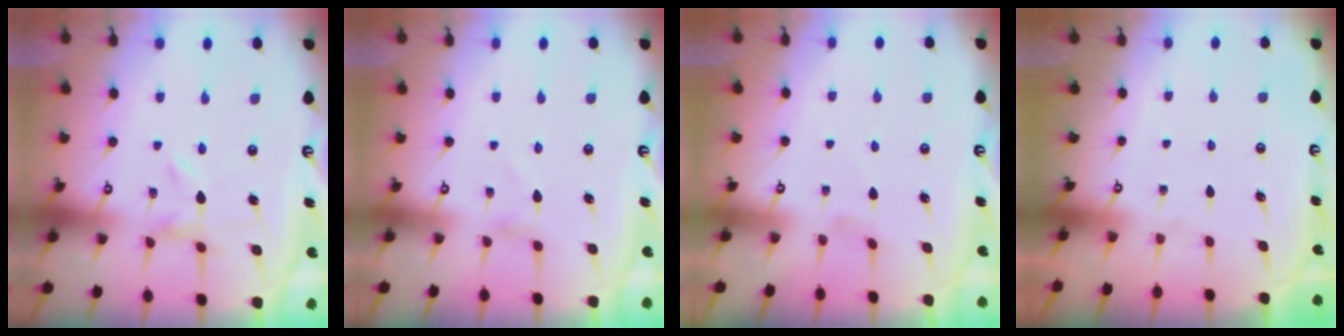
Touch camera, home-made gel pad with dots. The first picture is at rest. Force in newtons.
{"total": 1.2, "press": 1.2, "slide": 0.1}
{"total": 0.0}
{"total": 0.0}